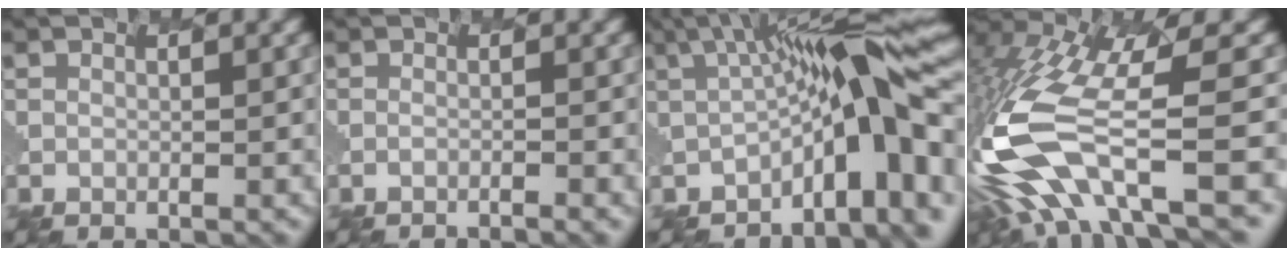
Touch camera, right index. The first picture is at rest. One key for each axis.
{"total": 1.2, "fx": -1.1, "fy": 0.0, "fz": 0.5, "tx": -0.003, "ty": 0.008, "tz": -0.027}
{"total": 11.0, "fx": -1.1, "fy": 2.6, "fz": 10.6, "tx": -0.142, "ty": 0.030, "tz": -0.022}
{"total": 13.0, "fx": -3.0, "fy": 5.7, "fz": 11.3, "tx": -0.264, "ty": 0.014, "tz": -0.055}